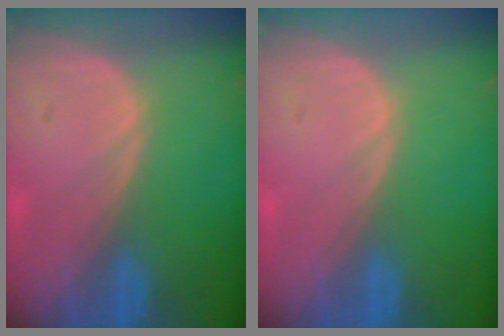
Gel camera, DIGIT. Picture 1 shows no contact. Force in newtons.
{"total": 0.0}